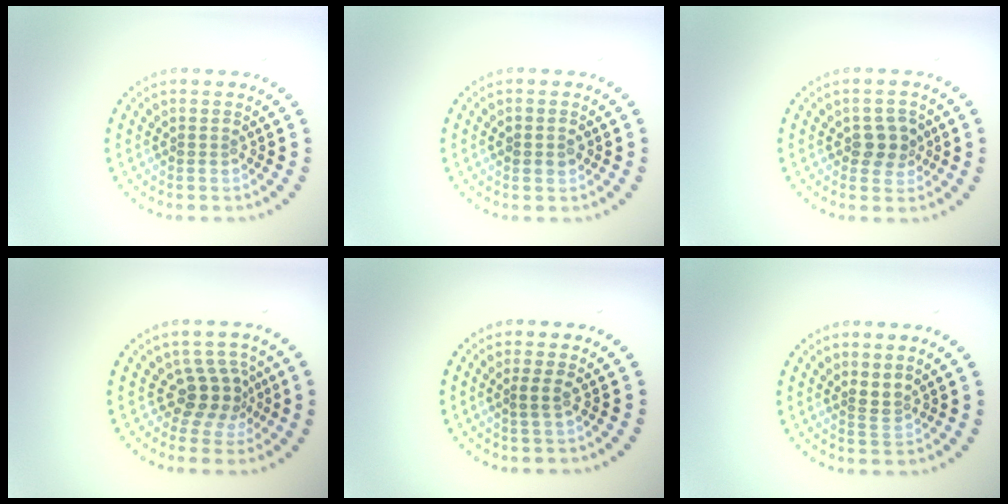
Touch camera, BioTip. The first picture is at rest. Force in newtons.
{"total": 1.0, "press": 1.0, "slide": 0.1}
{"total": 2.4, "press": 2.3, "slide": 0.5}
{"total": 3.2, "press": 2.4, "slide": 2.1}
{"total": 1.2, "press": 0.9, "slide": 0.8}
{"total": 1.6, "press": 1.3, "slide": 1.0}